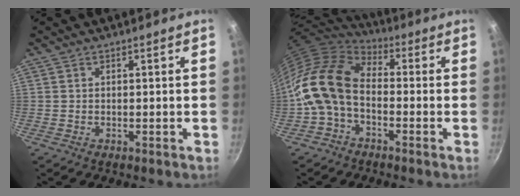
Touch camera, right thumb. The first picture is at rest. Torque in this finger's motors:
{"motor_torque": [1.83, 2.38, 0.84, -0.72, 0.42]}